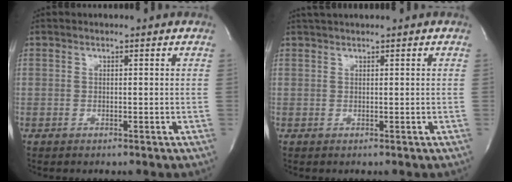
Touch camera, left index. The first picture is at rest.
{"total": 2.4, "force": [2.2, -0.2, 1.0], "torque": [-0.011, 0.021, 0.040]}